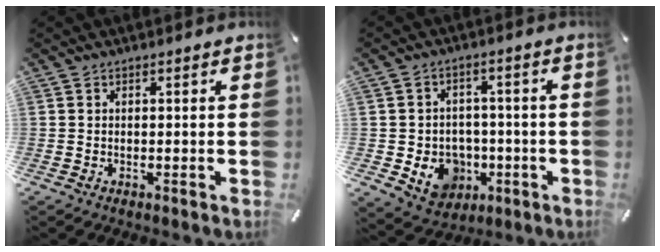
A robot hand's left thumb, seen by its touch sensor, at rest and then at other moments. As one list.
[{"total": 9.3, "force": [-2.5, 8.4, 3.2], "torque": [-0.059, 0.012, -0.038]}]